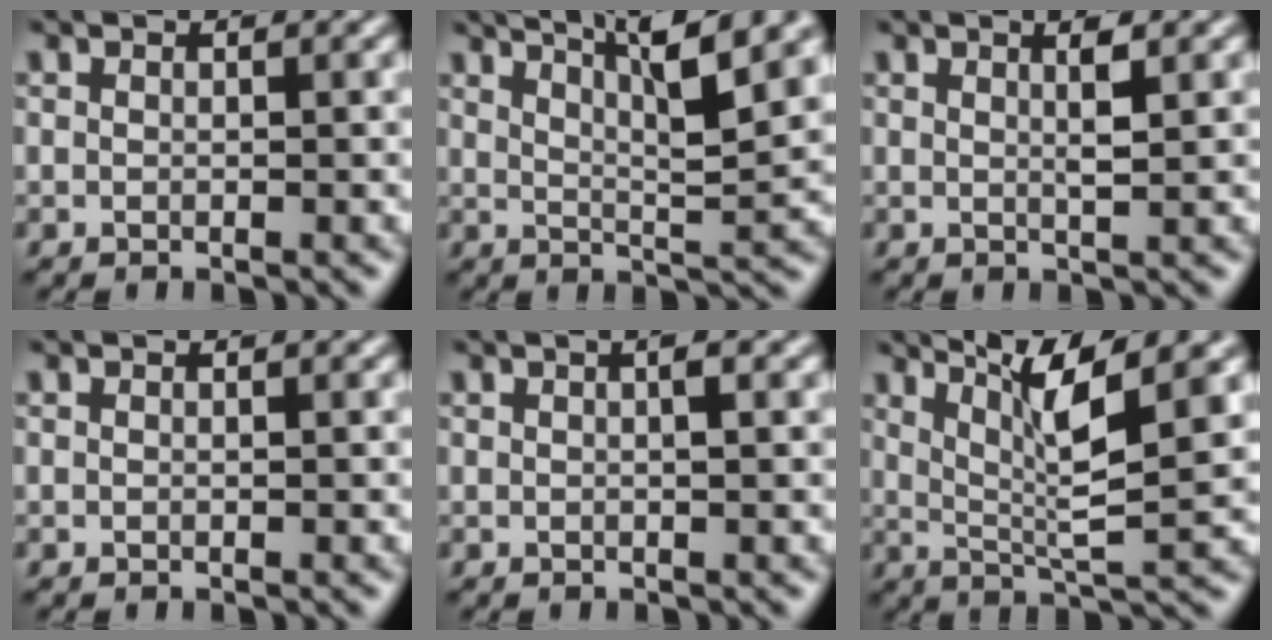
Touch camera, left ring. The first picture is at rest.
{"total": 8.1, "force": [5.2, 1.6, 6.0], "torque": [-0.103, 0.023, 0.074]}
{"total": 1.5, "force": [0.3, 0.1, 1.4], "torque": [-0.022, -0.001, 0.010]}
{"total": 0.0}
{"total": 1.4, "force": [0.2, 0.4, 1.3], "torque": [-0.007, 0.003, -0.001]}
{"total": 6.4, "force": [2.5, 1.1, 5.8], "torque": [-0.108, 0.001, 0.056]}